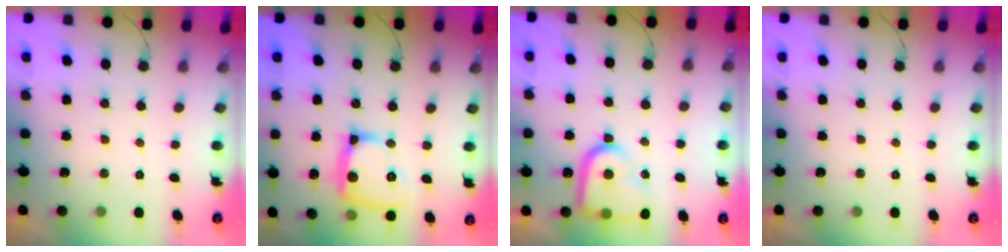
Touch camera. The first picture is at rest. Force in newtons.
{"total": 16.1, "press": 16.1, "slide": 1.4}
{"total": 16.2, "press": 16.1, "slide": 1.5}
{"total": 0.0}